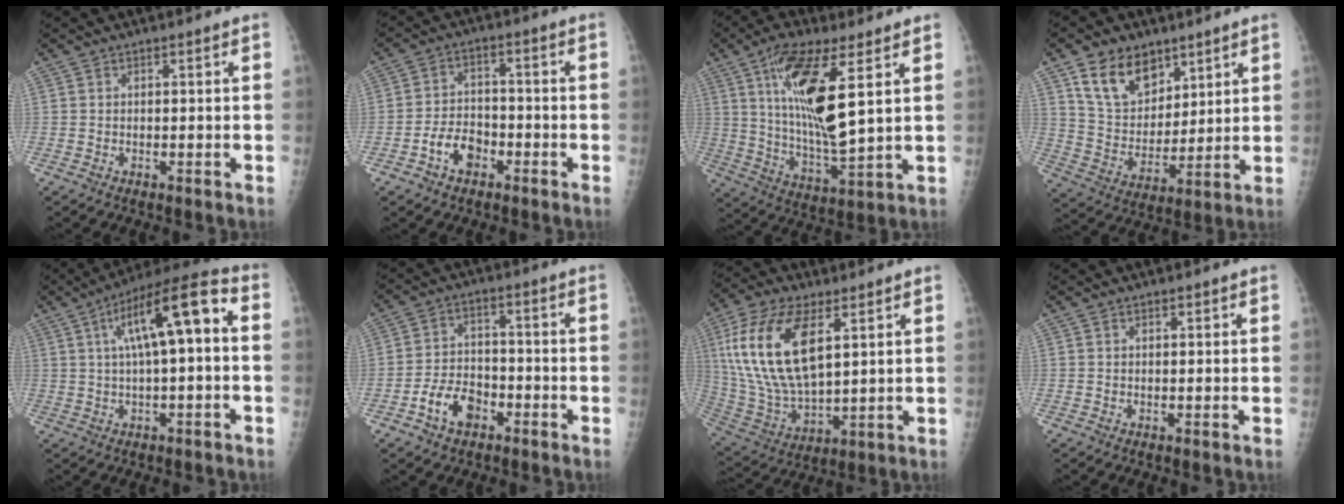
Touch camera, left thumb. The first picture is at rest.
{"total": 6.4, "force": [-3.2, 4.4, 3.5], "torque": [-0.049, 0.029, -0.057]}
{"total": 16.6, "force": [5.9, 4.7, 14.8], "torque": [-0.276, -0.036, 0.113]}
{"total": 13.7, "force": [8.1, 9.0, 6.4], "torque": [-0.077, -0.045, 0.157]}
{"total": 14.2, "force": [2.2, 4.1, 13.4], "torque": [-0.222, 0.045, 0.030]}
{"total": 7.7, "force": [-3.8, 5.1, 4.3], "torque": [-0.064, 0.030, -0.067]}
{"total": 20.2, "force": [6.6, 9.8, 16.4], "torque": [-0.328, -0.020, 0.131]}
{"total": 0.8, "force": [0.5, 0.4, 0.5], "torque": [-0.003, -0.002, 0.006]}